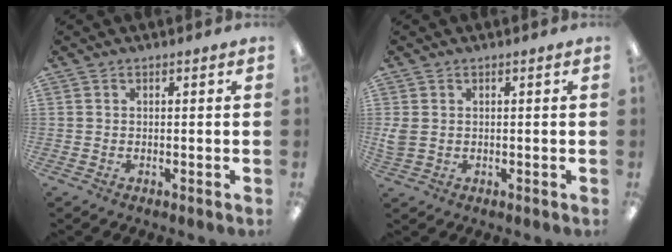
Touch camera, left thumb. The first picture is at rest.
{"total": 2.6, "force": [0.5, 1.9, 1.6], "torque": [-0.033, 0.005, 0.010]}